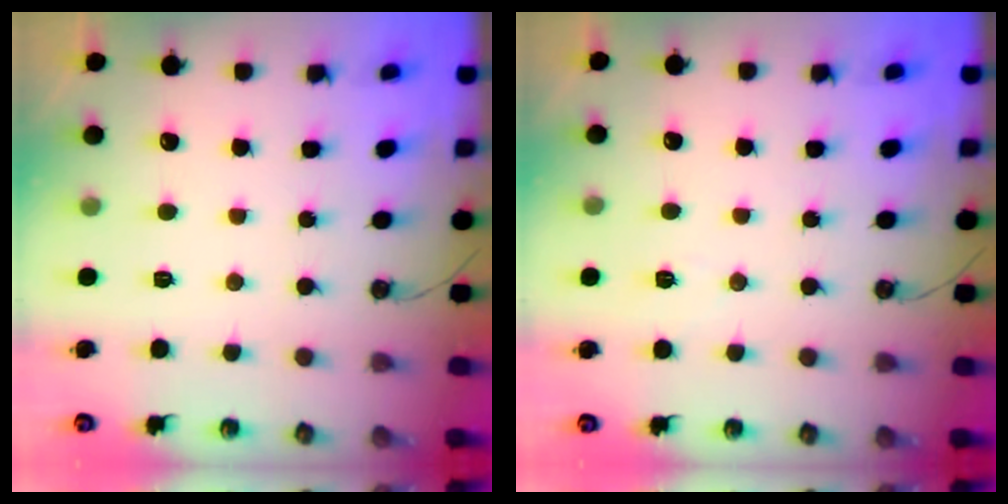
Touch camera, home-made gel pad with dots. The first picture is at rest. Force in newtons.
{"total": 6.9, "press": 5.4, "slide": 4.3}